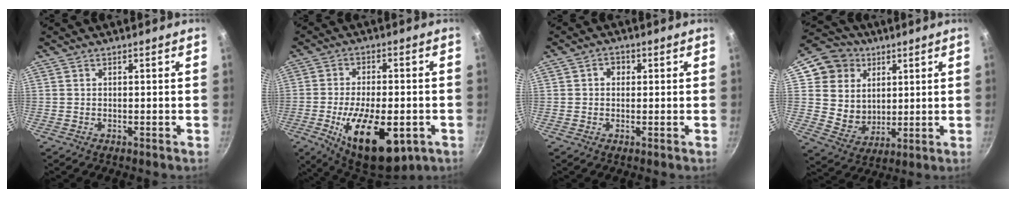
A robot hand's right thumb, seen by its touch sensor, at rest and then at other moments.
{"total": 18.2, "force": [-6.0, 8.6, 14.9], "torque": [-0.227, 0.008, -0.081]}
{"total": 2.4, "force": [0.4, 2.1, 1.2], "torque": [-0.005, 0.005, 0.003]}
{"total": 13.1, "force": [4.7, 11.5, 4.4], "torque": [-0.041, -0.007, 0.090]}